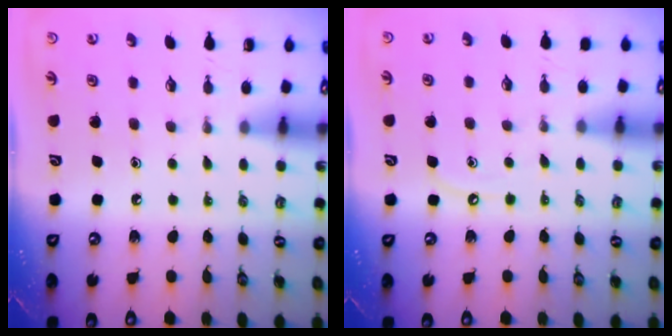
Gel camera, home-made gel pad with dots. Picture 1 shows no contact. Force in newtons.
{"total": 5.5, "press": 5.5, "slide": 0.5}